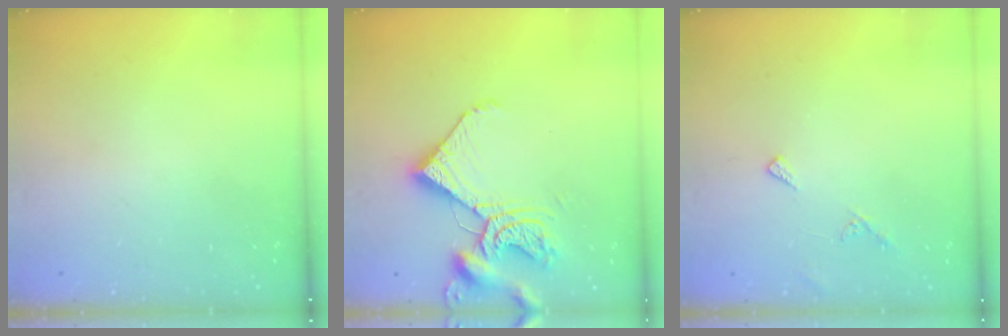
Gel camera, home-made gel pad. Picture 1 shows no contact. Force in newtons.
{"total": 12.6, "press": 12.5, "slide": 1.6}
{"total": 6.3, "press": 6.3, "slide": 0.6}